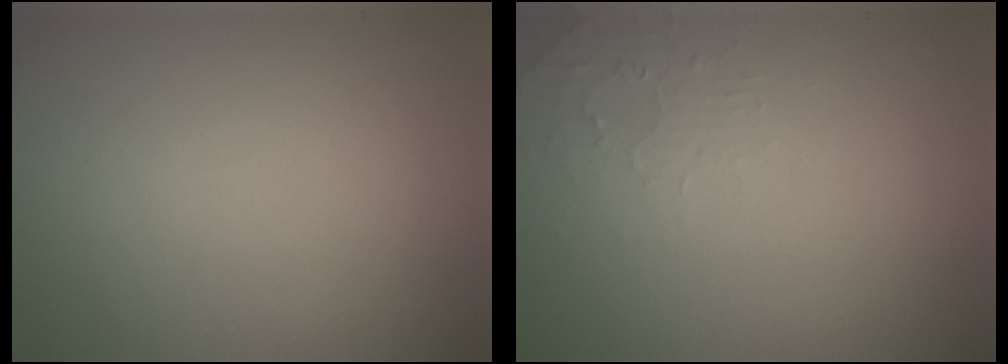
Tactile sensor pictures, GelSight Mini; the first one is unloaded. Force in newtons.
{"total": 1.6, "press": 1.6, "slide": 0.4}